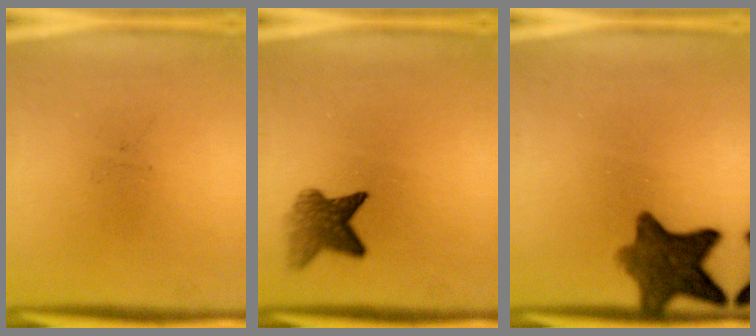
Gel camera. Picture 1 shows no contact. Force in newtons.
{"total": 5.0}
{"total": 9.1}